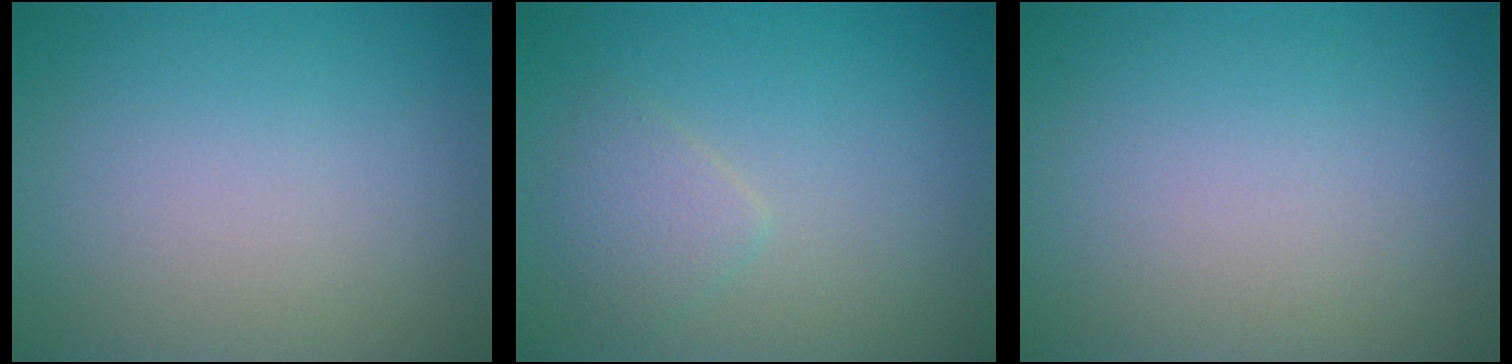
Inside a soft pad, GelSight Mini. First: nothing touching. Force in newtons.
{"total": 1.8, "press": 1.8, "slide": 0.0}
{"total": 0.0}